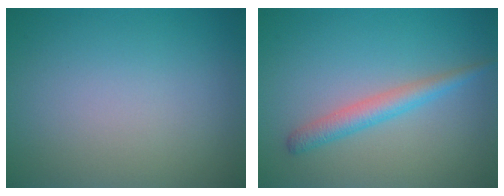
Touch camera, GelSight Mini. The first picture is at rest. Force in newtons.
{"total": 2.5, "press": 2.5, "slide": 0.0}